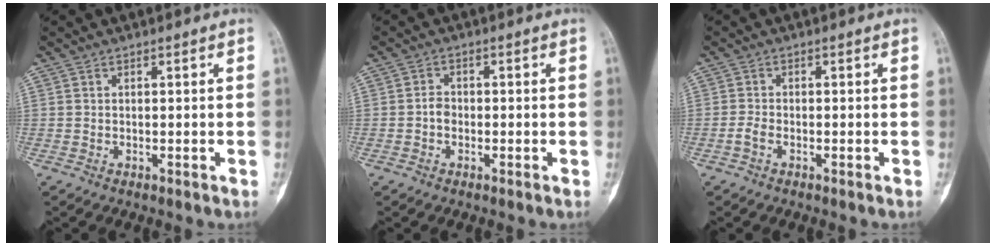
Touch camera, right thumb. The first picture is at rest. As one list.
[{"total": 2.2, "force": [-0.5, 1.7, 1.2], "torque": [-0.012, 0.009, -0.014]}, {"total": 1.6, "force": [-0.9, 0.8, 1.1], "torque": [-0.029, 0.004, -0.021]}]